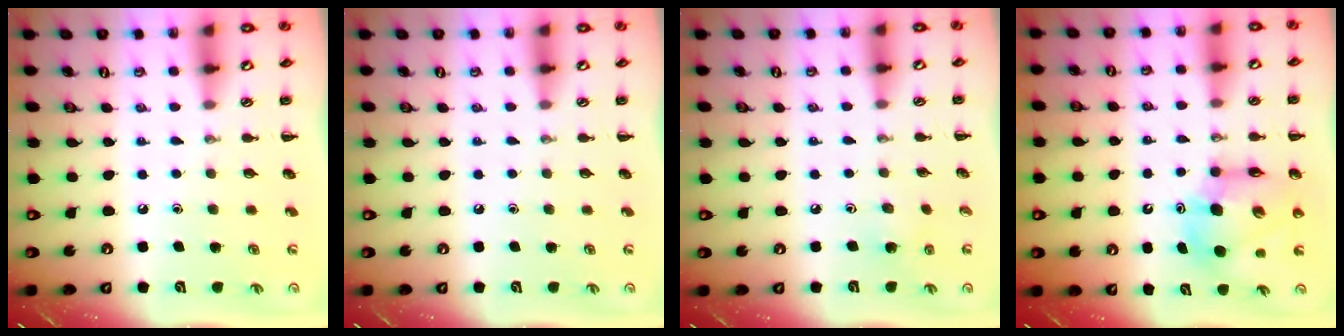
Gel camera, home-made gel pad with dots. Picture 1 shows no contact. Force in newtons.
{"total": 0.0}
{"total": 3.8, "press": 3.6, "slide": 1.2}
{"total": 10.5, "press": 10.0, "slide": 3.2}